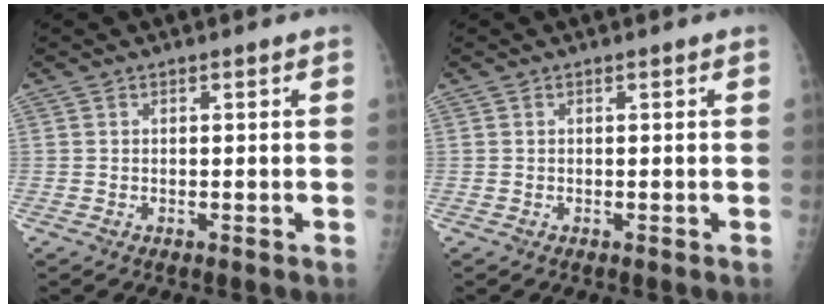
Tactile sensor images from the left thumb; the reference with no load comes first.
{"total": 0.0}